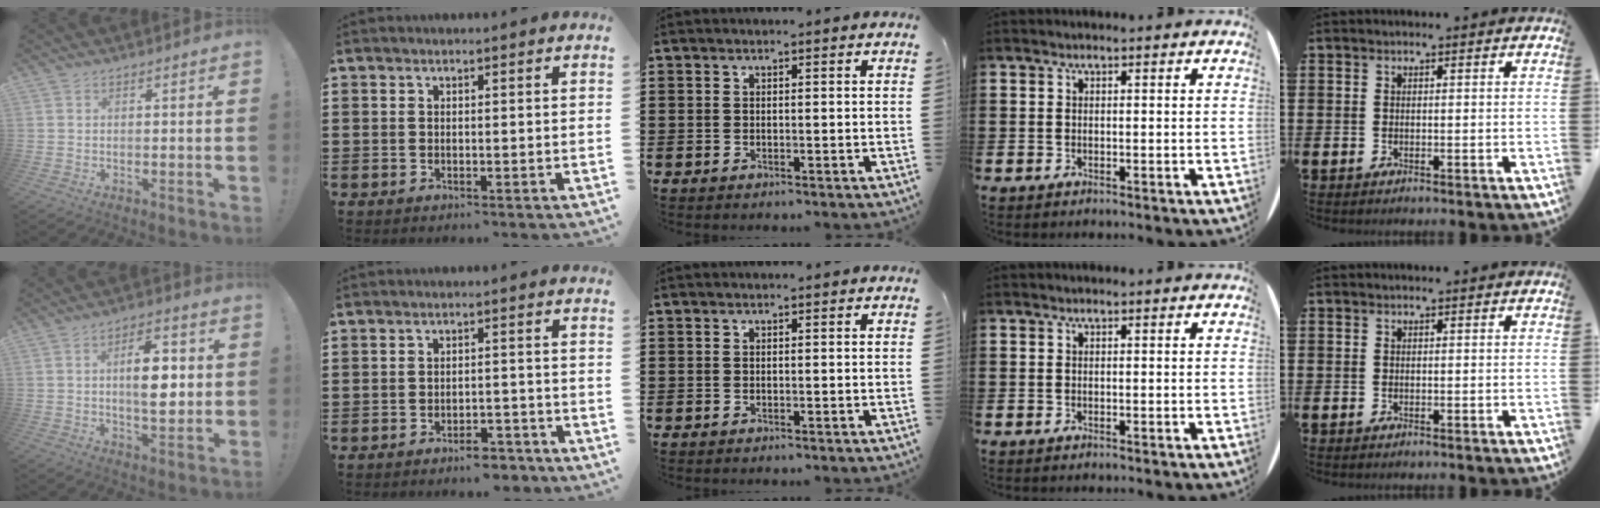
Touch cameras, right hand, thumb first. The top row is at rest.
{"thumb": {"total": 10.7, "force": [0.8, 5.5, 9.2], "torque": [-0.131, 0.001, 0.009]}, "index": {"total": 4.0, "force": [-3.7, 0.8, 1.3], "torque": [-0.021, 0.007, -0.073]}}